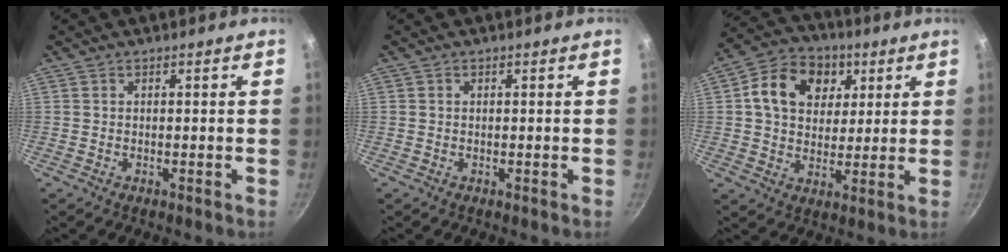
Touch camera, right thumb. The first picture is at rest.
{"total": 0.0}
{"total": 14.0, "force": [4.4, 10.9, 7.8], "torque": [-0.110, 0.004, 0.061]}